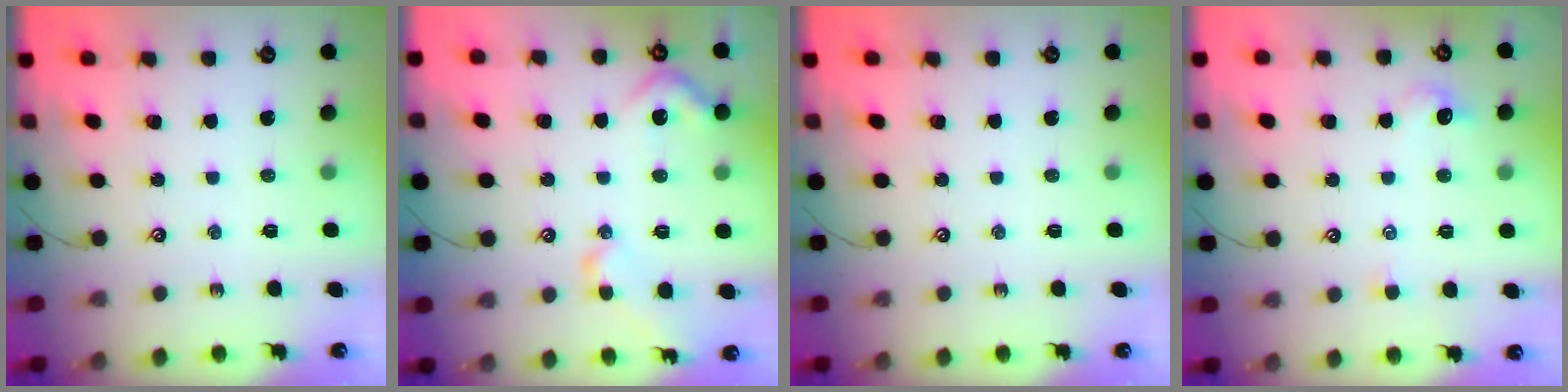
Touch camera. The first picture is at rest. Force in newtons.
{"total": 6.4, "press": 6.3, "slide": 1.1}
{"total": 0.0}
{"total": 0.9, "press": 0.6, "slide": 0.6}